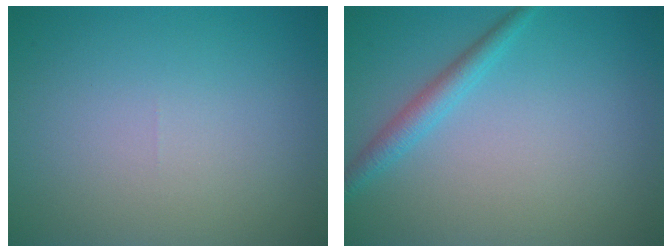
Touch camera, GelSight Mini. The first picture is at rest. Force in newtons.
{"total": 2.1, "press": 2.1, "slide": 0.1}